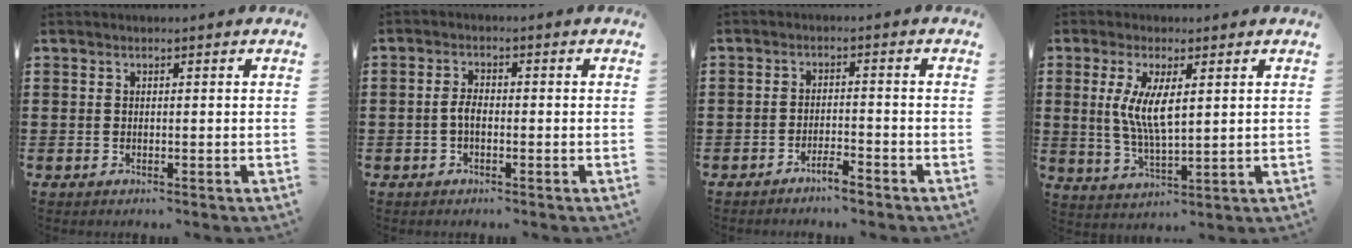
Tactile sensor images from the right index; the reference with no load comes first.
{"total": 1.8, "force": [-0.5, 0.8, 1.5], "torque": [-0.037, -0.001, -0.013]}
{"total": 2.9, "force": [-2.6, 0.2, 1.1], "torque": [-0.023, 0.003, -0.051]}
{"total": 6.9, "force": [1.3, 2.2, 6.4], "torque": [-0.134, 0.002, 0.020]}